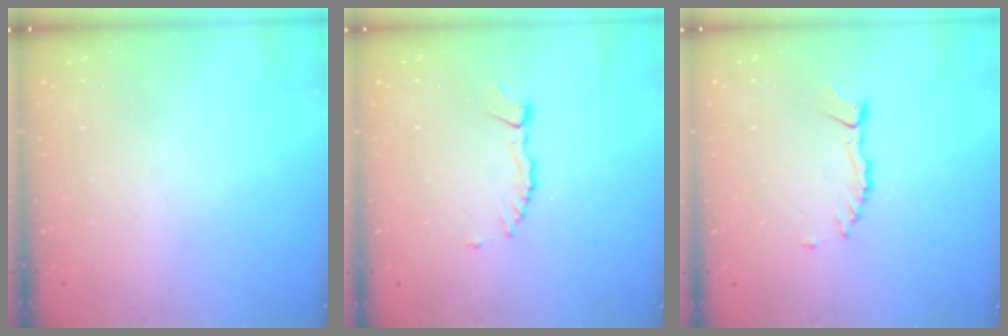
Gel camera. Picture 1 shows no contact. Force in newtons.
{"total": 2.7, "press": 2.7, "slide": 0.3}
{"total": 3.1, "press": 3.1, "slide": 0.1}